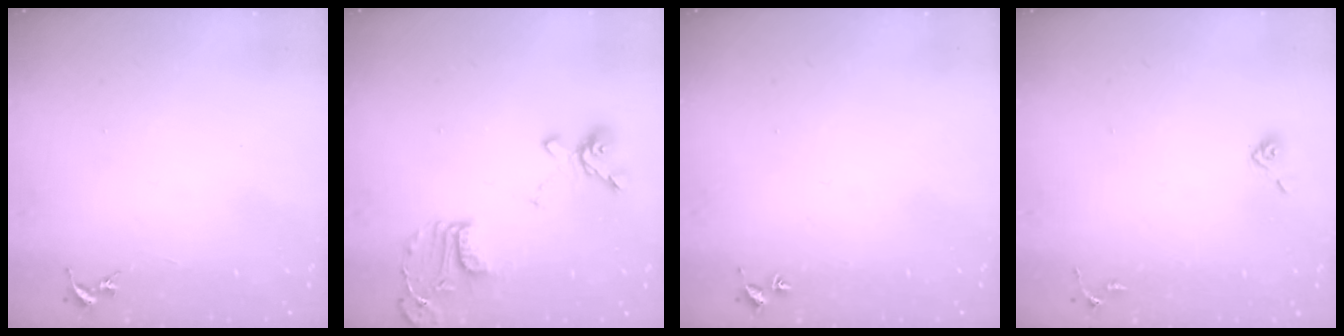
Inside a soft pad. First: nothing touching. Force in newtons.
{"total": 16.6, "press": 16.5, "slide": 1.7}
{"total": 1.7, "press": 1.7, "slide": 0.2}
{"total": 4.5, "press": 3.8, "slide": 2.3}